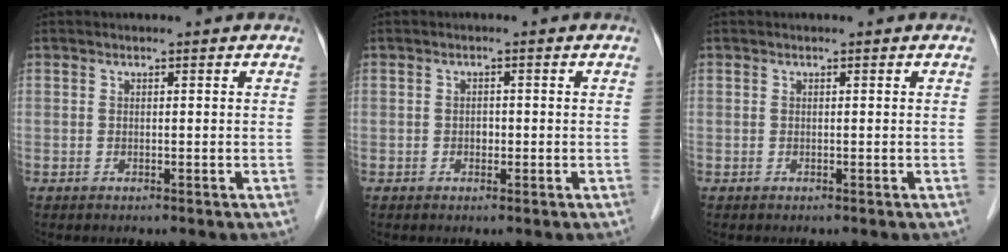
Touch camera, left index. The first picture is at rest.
{"total": 1.0, "force": [-0.3, 0.8, 0.6], "torque": [-0.009, 0.002, -0.006]}
{"total": 0.0}